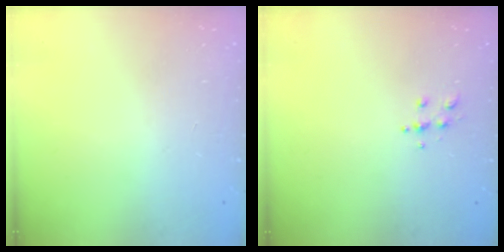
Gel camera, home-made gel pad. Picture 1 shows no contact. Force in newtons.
{"total": 4.9, "press": 4.9, "slide": 0.5}